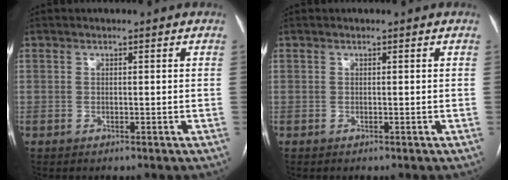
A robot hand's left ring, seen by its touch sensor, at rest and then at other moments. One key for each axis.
{"total": 0.0}